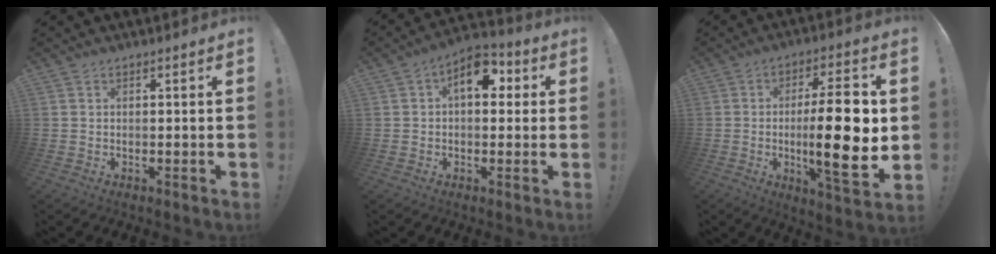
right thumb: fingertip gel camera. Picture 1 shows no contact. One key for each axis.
{"total": 9.8, "fx": 2.9, "fy": 5.6, "fz": 7.5, "tx": -0.103, "ty": -0.003, "tz": 0.049}
{"total": 19.4, "fx": -0.5, "fy": 4.6, "fz": 18.8, "tx": -0.305, "ty": -0.009, "tz": -0.012}